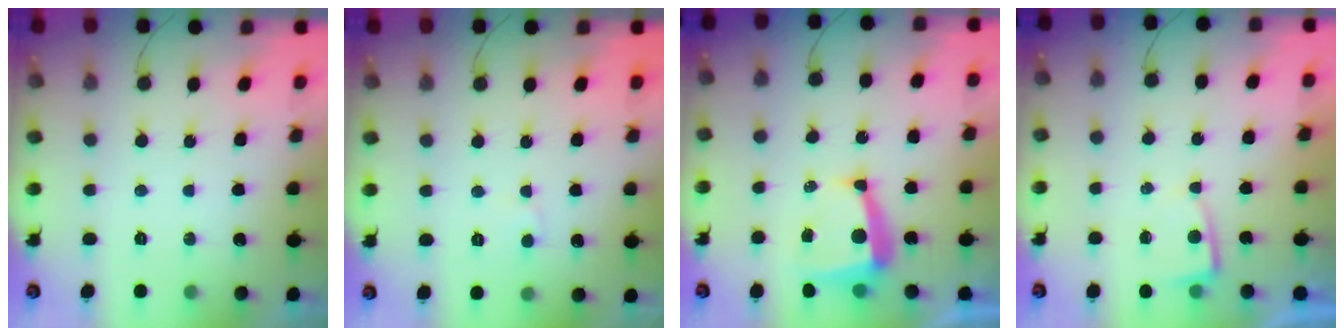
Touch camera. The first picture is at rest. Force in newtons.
{"total": 4.2, "press": 4.2, "slide": 0.2}
{"total": 8.9, "press": 8.9, "slide": 0.7}
{"total": 2.2, "press": 2.2, "slide": 0.4}